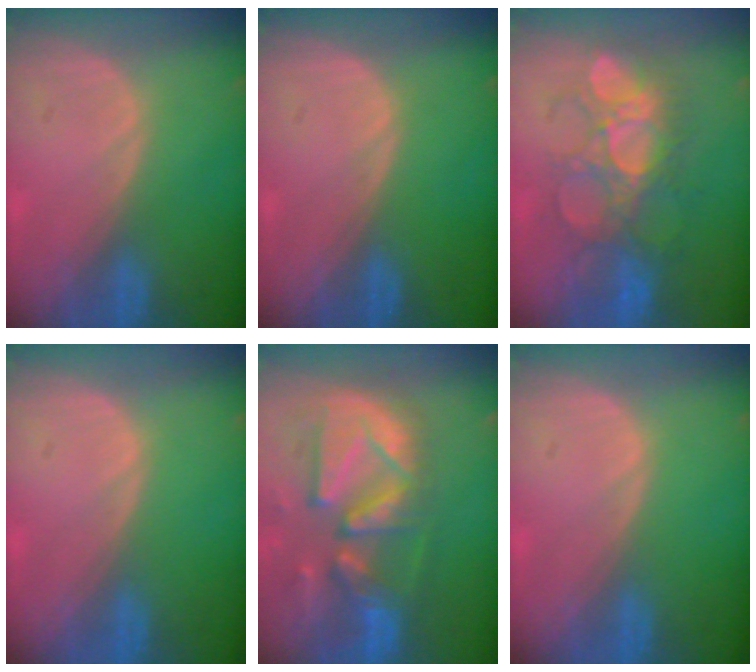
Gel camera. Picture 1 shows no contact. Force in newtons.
{"total": 0.0}
{"total": 9.0, "press": 8.9, "slide": 1.1}
{"total": 0.0}
{"total": 13.3, "press": 11.4, "slide": 6.9}
{"total": 0.0}